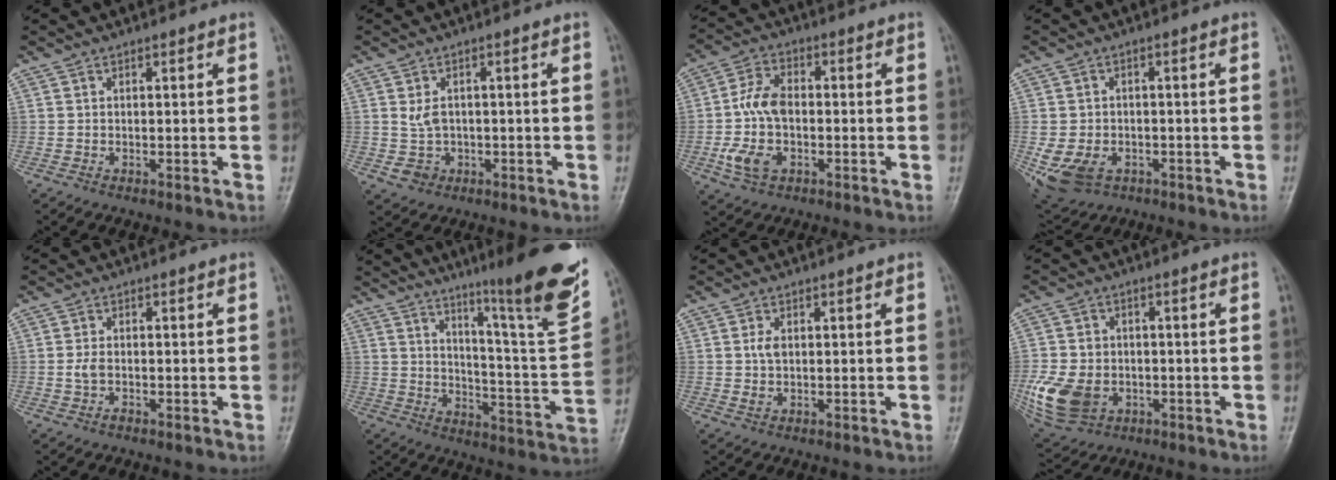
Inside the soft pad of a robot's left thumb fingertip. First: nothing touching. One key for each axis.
{"total": 3.8, "fx": -0.1, "fy": 3.1, "fz": 2.1, "tx": -0.024, "ty": 0.002, "tz": 0.006}
{"total": 10.1, "fx": -1.8, "fy": 6.4, "fz": 7.6, "tx": -0.149, "ty": 0.016, "tz": -0.037}
{"total": 9.8, "fx": -3.4, "fy": 7.3, "fz": 5.6, "tx": -0.117, "ty": 0.006, "tz": -0.046}
{"total": 1.8, "fx": -0.5, "fy": 1.0, "fz": 1.4, "tx": -0.034, "ty": 0.005, "tz": -0.013}
{"total": 22.4, "fx": 14.8, "fy": 1.7, "fz": 16.8, "tx": -0.209, "ty": -0.087, "tz": 0.212}
{"total": 2.2, "fx": 0.3, "fy": 1.4, "fz": 1.6, "tx": -0.030, "ty": -0.001, "tz": 0.007}
{"total": 14.0, "fx": -3.3, "fy": 10.8, "fz": 8.4, "tx": -0.179, "ty": -0.001, "tz": -0.046}